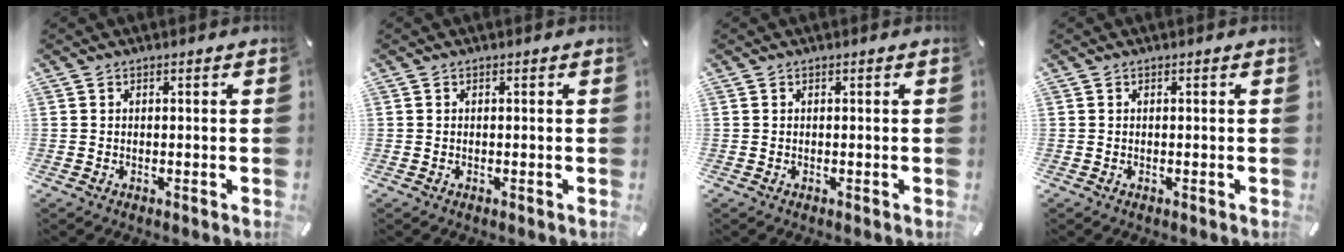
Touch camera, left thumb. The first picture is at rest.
{"total": 0.0}
{"total": 0.0}
{"total": 0.0}